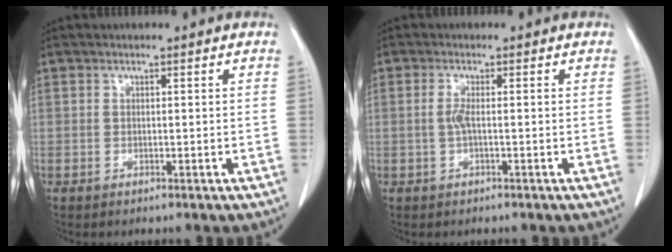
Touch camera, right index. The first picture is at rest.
{"total": 1.7, "force": [-0.3, 0.1, 1.7], "torque": [-0.038, 0.000, -0.006]}